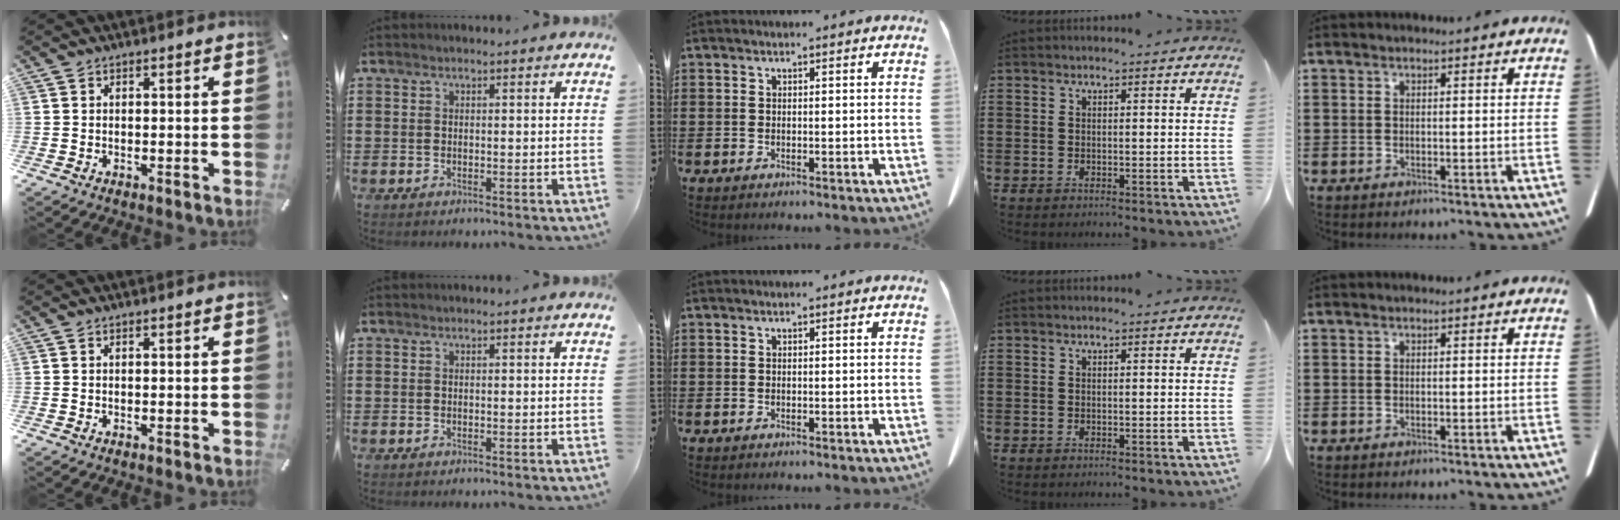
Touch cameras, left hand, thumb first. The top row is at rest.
{}